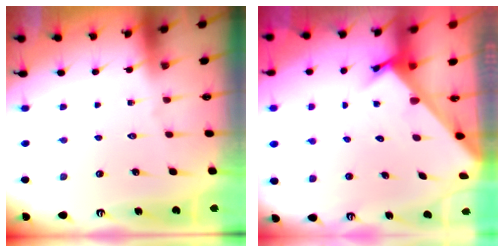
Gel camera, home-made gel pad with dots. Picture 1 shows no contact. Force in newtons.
{"total": 2.6, "press": 2.6, "slide": 0.2}